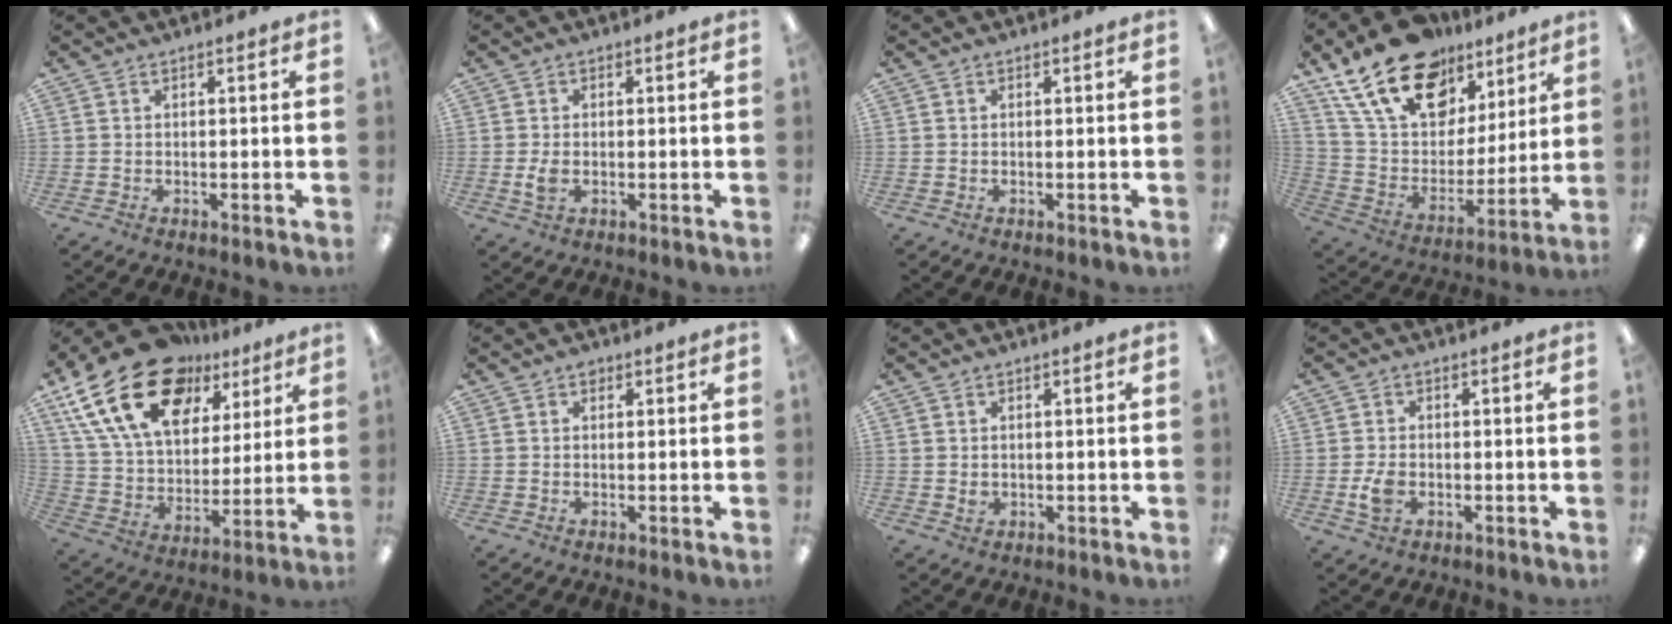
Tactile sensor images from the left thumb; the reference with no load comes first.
{"total": 3.1, "force": [-0.5, 2.0, 2.4], "torque": [-0.054, -0.002, -0.010]}
{"total": 0.0}
{"total": 21.6, "force": [14.5, 12.3, 10.3], "torque": [-0.186, -0.077, 0.265]}
{"total": 23.2, "force": [13.1, 14.0, 13.0], "torque": [-0.251, -0.061, 0.237]}
{"total": 1.2, "force": [0.5, 0.9, 0.7], "torque": [-0.007, -0.001, 0.008]}
{"total": 1.6, "force": [0.3, 1.4, 0.9], "torque": [-0.008, 0.001, 0.003]}
{"total": 4.6, "force": [-1.2, 3.1, 3.1], "torque": [-0.056, 0.002, -0.024]}